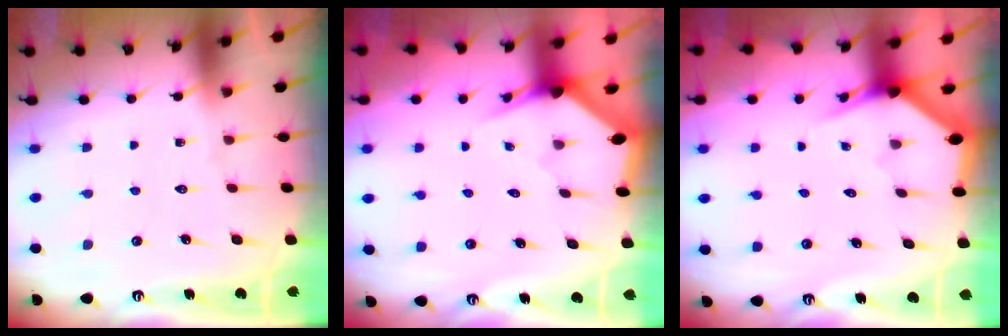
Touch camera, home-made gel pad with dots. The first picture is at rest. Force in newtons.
{"total": 2.9, "press": 2.9, "slide": 0.1}
{"total": 2.7, "press": 2.7, "slide": 0.1}